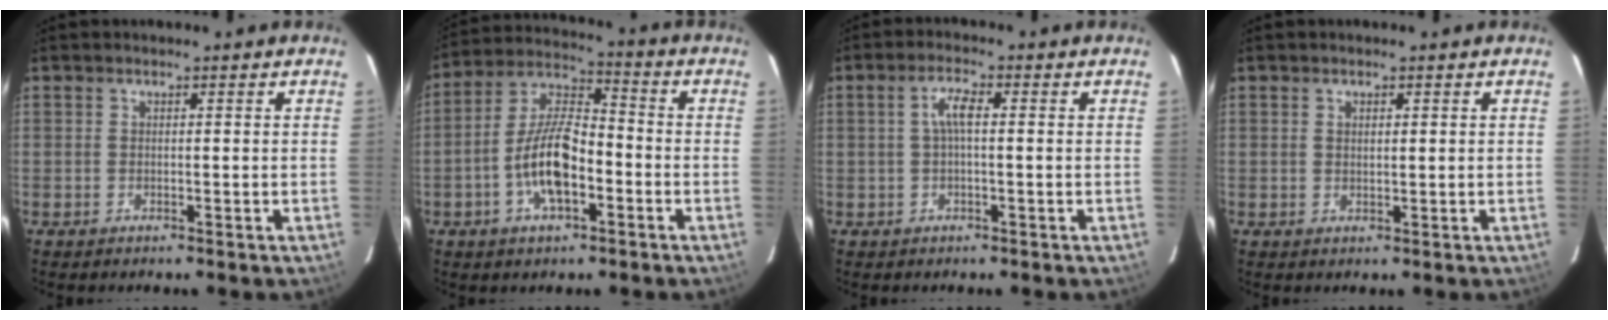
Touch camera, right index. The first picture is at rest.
{"total": 11.9, "force": [-4.1, 4.7, 10.2], "torque": [-0.210, 0.008, -0.075]}
{"total": 3.3, "force": [0.2, 0.7, 3.3], "torque": [-0.065, 0.009, 0.003]}
{"total": 1.2, "force": [0.5, 0.6, 0.9], "torque": [-0.015, 0.002, 0.010]}